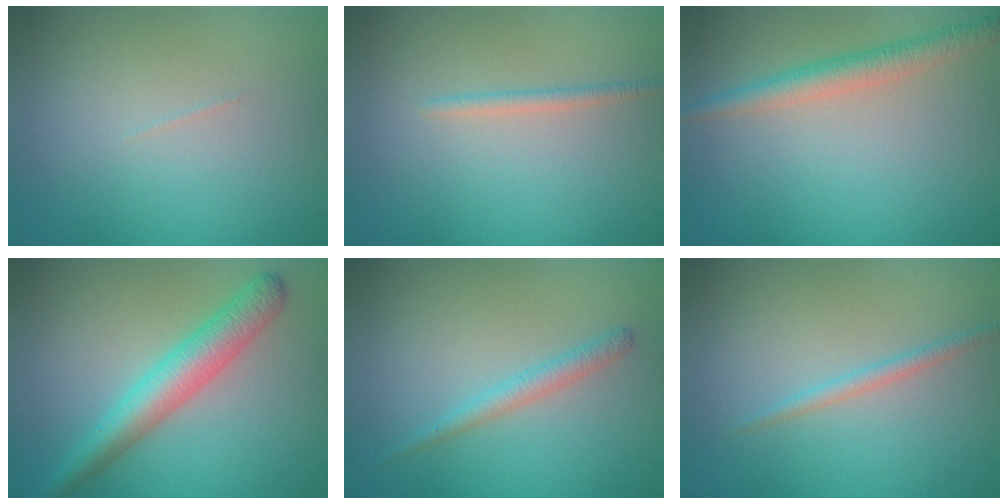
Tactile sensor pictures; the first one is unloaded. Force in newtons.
{"total": 1.0, "press": 1.0, "slide": 0.1}
{"total": 2.8, "press": 2.8, "slide": 0.2}
{"total": 4.5, "press": 4.5, "slide": 0.1}
{"total": 1.5, "press": 1.5, "slide": 0.2}
{"total": 0.9, "press": 0.9, "slide": 0.1}